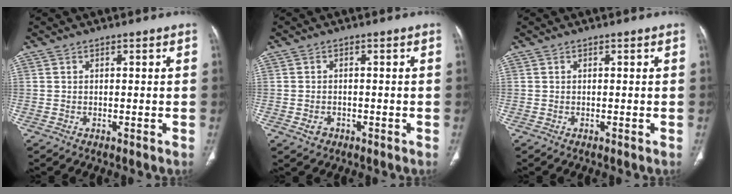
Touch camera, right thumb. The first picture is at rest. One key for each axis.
{"total": 2.3, "fx": -0.9, "fy": 1.8, "fz": 1.0, "tx": -0.016, "ty": 0.008, "tz": -0.009}
{"total": 0.0}